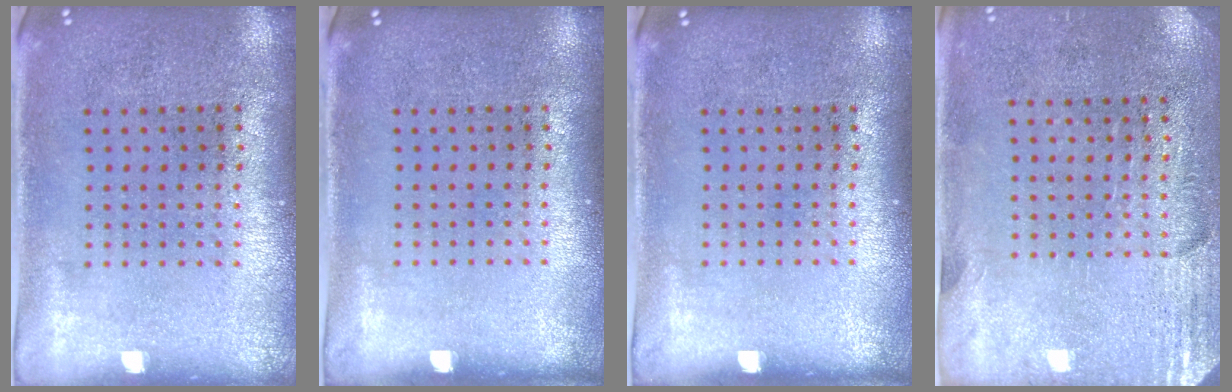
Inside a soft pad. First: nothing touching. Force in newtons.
{"total": 0.0}
{"total": 0.0}
{"total": 2.7, "press": 2.4, "slide": 1.4}